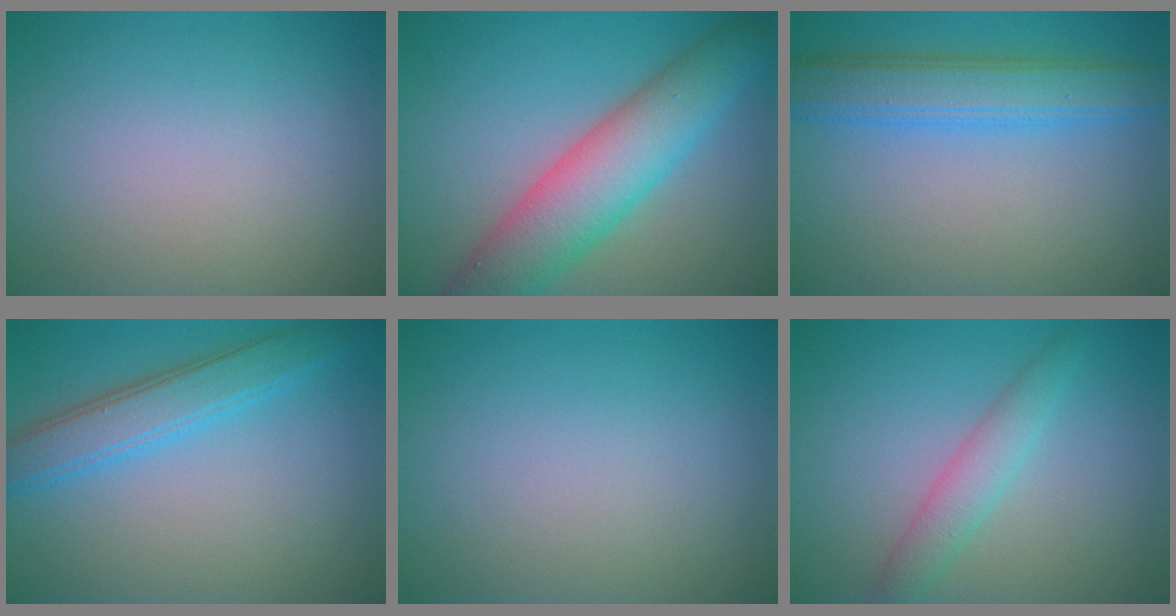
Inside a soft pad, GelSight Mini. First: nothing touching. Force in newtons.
{"total": 8.0, "press": 8.0, "slide": 0.5}
{"total": 5.1, "press": 5.1, "slide": 0.1}
{"total": 4.0, "press": 4.0, "slide": 0.1}
{"total": 0.0}
{"total": 2.6, "press": 2.6, "slide": 0.0}